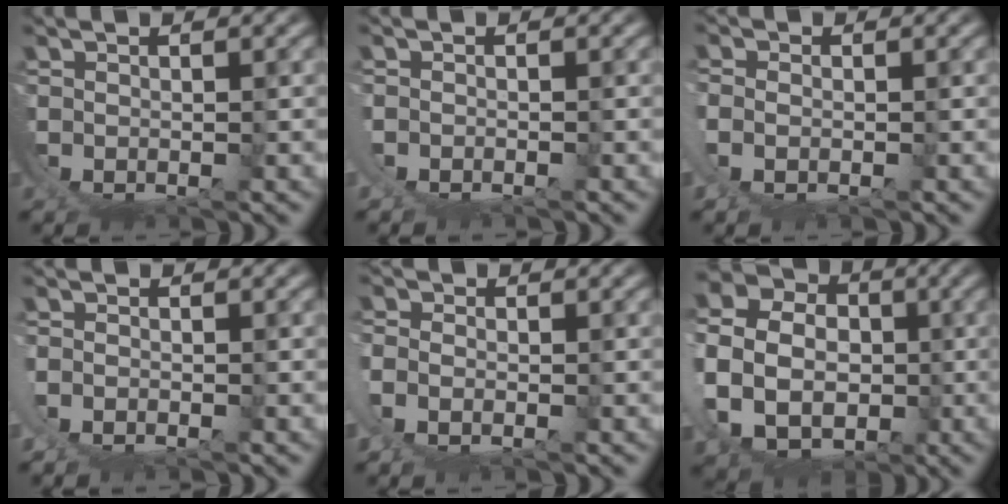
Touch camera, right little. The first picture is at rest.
{"total": 1.4, "force": [0.0, 1.3, 0.4], "torque": [-0.017, 0.000, -0.002]}
{"total": 2.5, "force": [0.6, 2.0, 1.4], "torque": [-0.045, -0.008, 0.011]}
{"total": 2.4, "force": [0.1, 2.2, 1.1], "torque": [-0.033, -0.005, 0.001]}
{"total": 3.2, "force": [0.9, 2.5, 1.7], "torque": [-0.055, -0.008, 0.015]}
{"total": 15.0, "force": [2.6, 12.4, 7.9], "torque": [-0.163, -0.018, 0.029]}